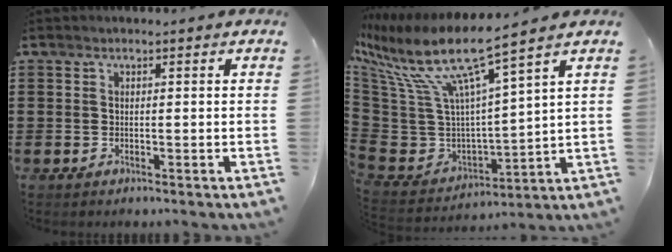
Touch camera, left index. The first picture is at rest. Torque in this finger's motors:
{"motor_torque": [1.22, -0.92, 1.05, 0.21]}